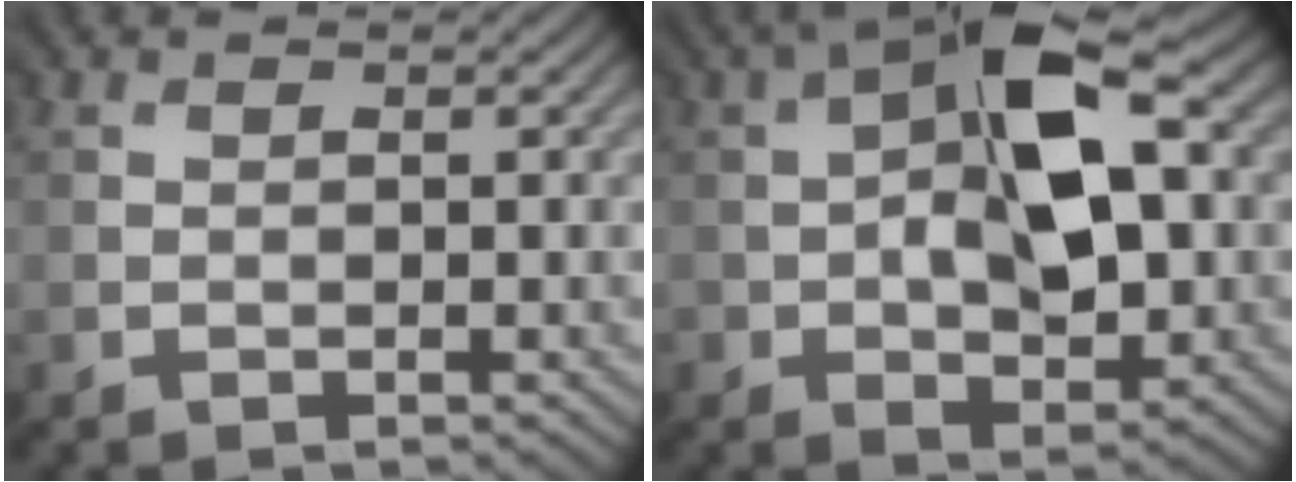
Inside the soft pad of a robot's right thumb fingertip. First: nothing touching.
{"total": 10.8, "force": [1.1, 6.0, 8.9], "torque": [-0.158, 0.010, 0.016]}